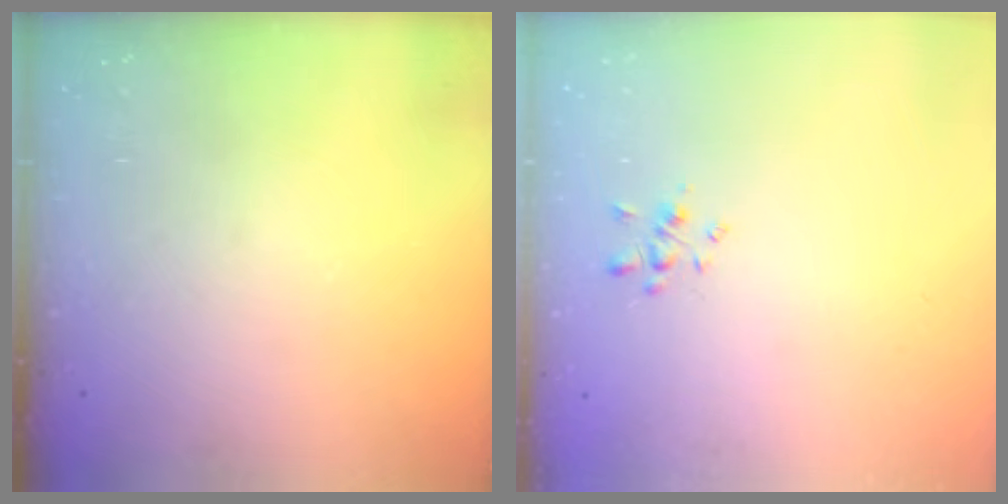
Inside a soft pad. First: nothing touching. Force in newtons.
{"total": 1.9, "press": 1.7, "slide": 0.7}